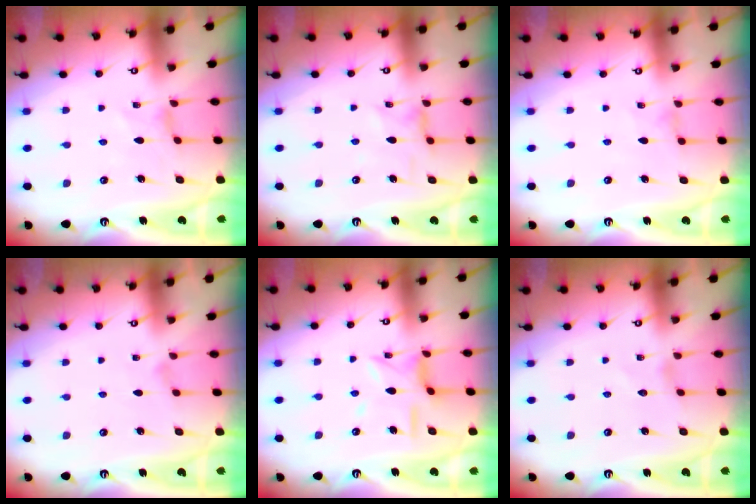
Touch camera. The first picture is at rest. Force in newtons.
{"total": 1.3, "press": 1.3, "slide": 0.2}
{"total": 0.0}
{"total": 1.0, "press": 1.0, "slide": 0.3}
{"total": 9.2, "press": 9.2, "slide": 0.8}
{"total": 0.0}